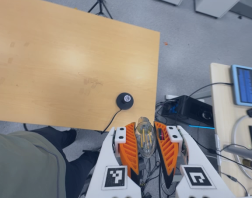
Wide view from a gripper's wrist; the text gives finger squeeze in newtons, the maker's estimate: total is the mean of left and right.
{"total": 17.2, "left": 17.5, "right": 16.8}